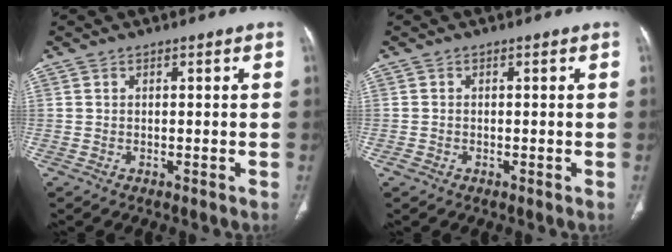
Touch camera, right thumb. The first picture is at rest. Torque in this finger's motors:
{"motor_torque": [0.49, -0.06, -0.12, -0.57, 0.01]}